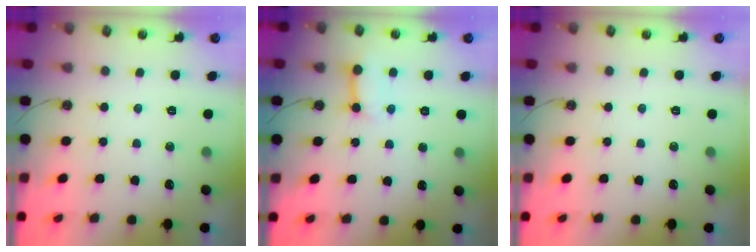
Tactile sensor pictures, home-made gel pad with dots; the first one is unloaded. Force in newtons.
{"total": 7.8, "press": 7.8, "slide": 1.1}
{"total": 0.0}